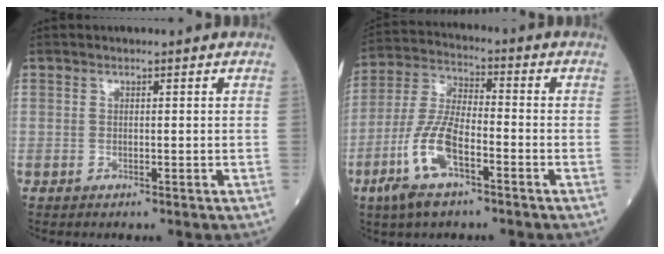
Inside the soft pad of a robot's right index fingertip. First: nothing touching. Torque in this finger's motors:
{"motor_torque": [1.48, -0.66, 0.55, 0.13]}